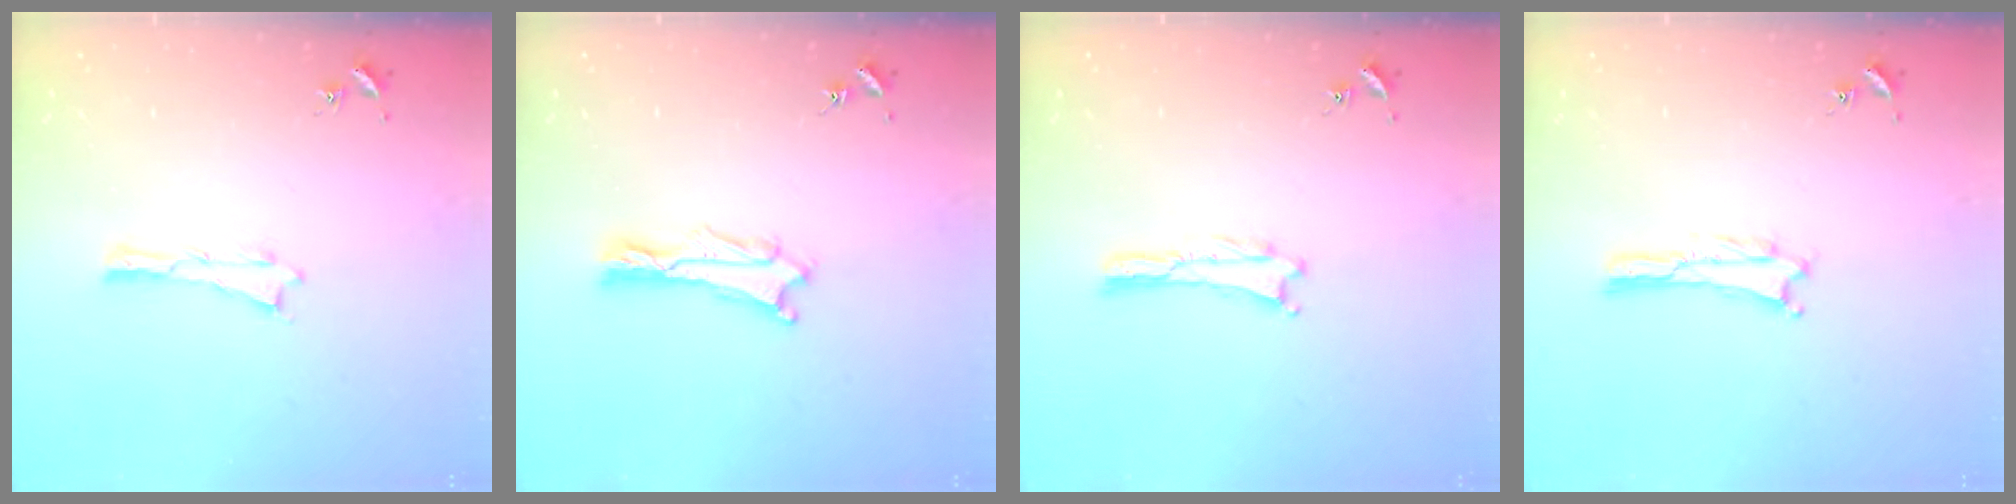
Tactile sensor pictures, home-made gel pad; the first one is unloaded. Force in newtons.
{"total": 0.9, "press": 0.9, "slide": 0.2}
{"total": 0.0}
{"total": 0.0}